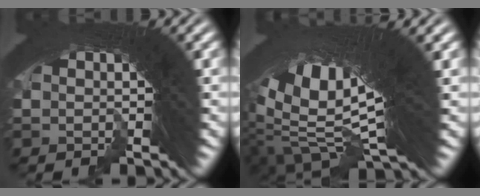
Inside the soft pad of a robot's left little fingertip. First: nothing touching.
{"total": 18.5, "force": [1.1, 9.4, 15.9], "torque": [-0.301, -0.038, 0.037]}